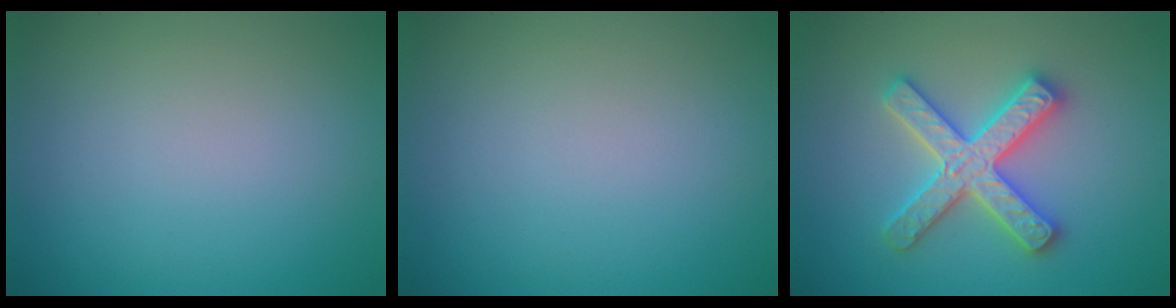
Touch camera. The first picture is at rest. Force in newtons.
{"total": 0.0}
{"total": 5.0, "press": 4.9, "slide": 0.8}